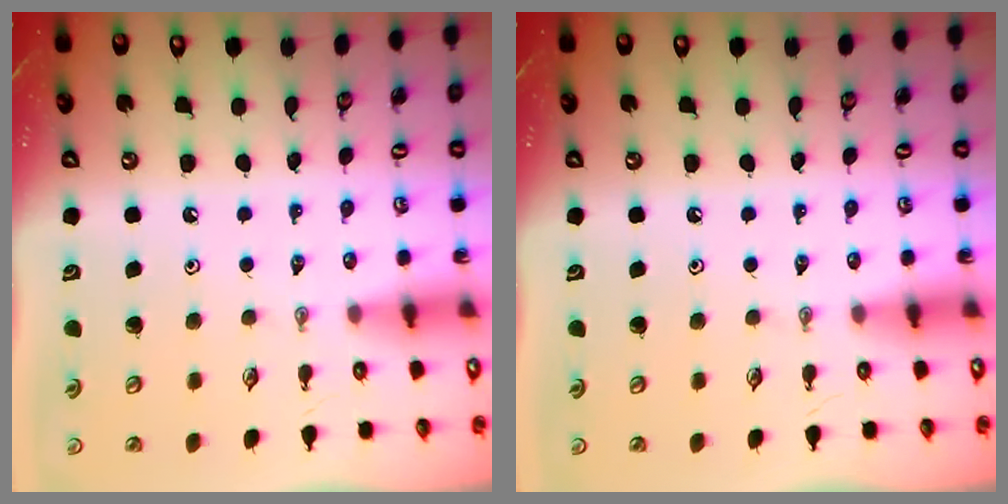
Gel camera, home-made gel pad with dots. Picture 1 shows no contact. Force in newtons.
{"total": 0.0}